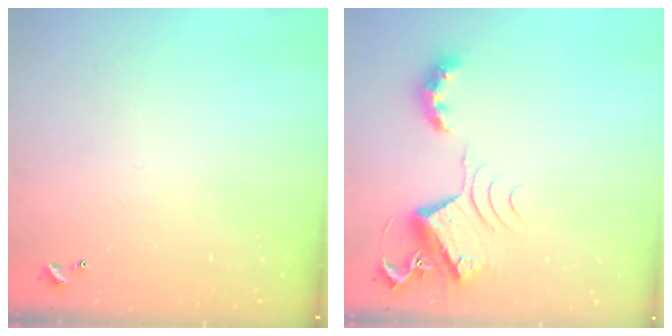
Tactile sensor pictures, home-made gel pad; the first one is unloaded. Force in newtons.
{"total": 8.1, "press": 8.1, "slide": 0.1}